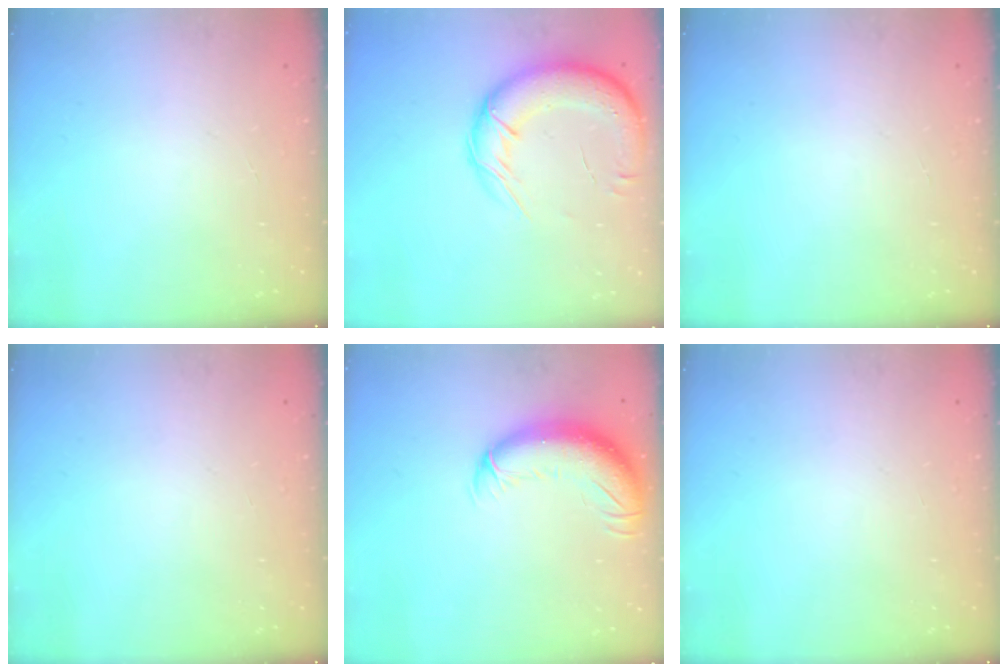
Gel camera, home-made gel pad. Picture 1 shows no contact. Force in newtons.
{"total": 17.5, "press": 17.1, "slide": 4.0}
{"total": 0.0}
{"total": 0.0}
{"total": 13.7, "press": 13.3, "slide": 3.1}
{"total": 0.0}